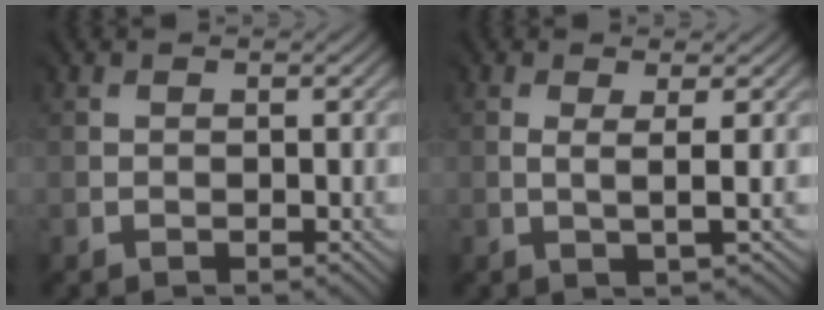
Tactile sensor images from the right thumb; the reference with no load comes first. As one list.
[{"total": 1.9, "force": [0.1, 0.2, 1.9], "torque": [-0.033, 0.003, 0.000]}]